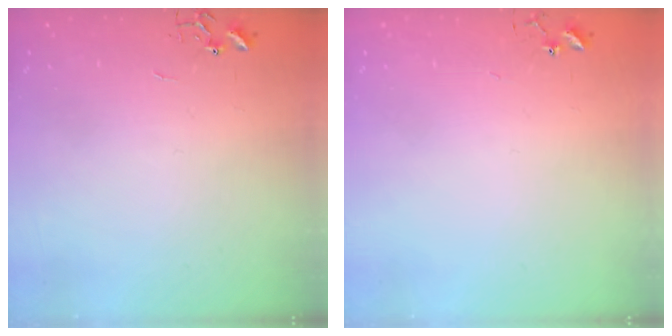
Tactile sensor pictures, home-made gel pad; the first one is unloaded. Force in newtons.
{"total": 3.5, "press": 3.4, "slide": 0.4}